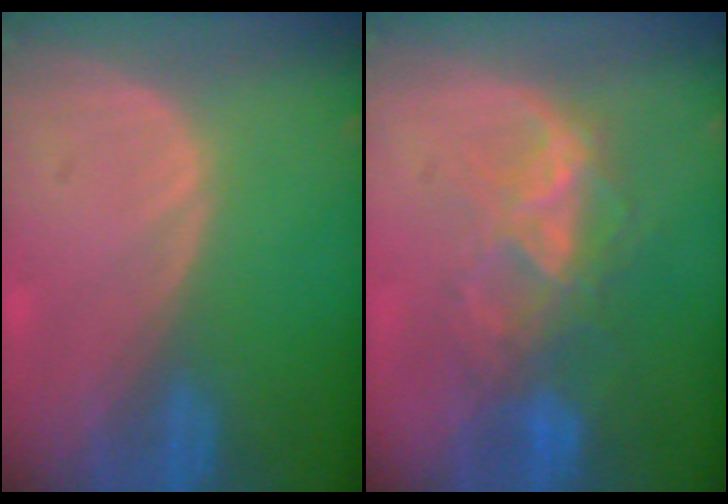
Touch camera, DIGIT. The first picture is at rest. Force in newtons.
{"total": 7.5, "press": 7.0, "slide": 2.9}